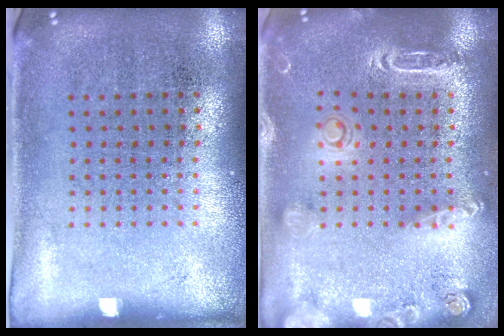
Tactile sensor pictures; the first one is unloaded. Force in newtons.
{"total": 2.0, "press": 1.9, "slide": 0.5}